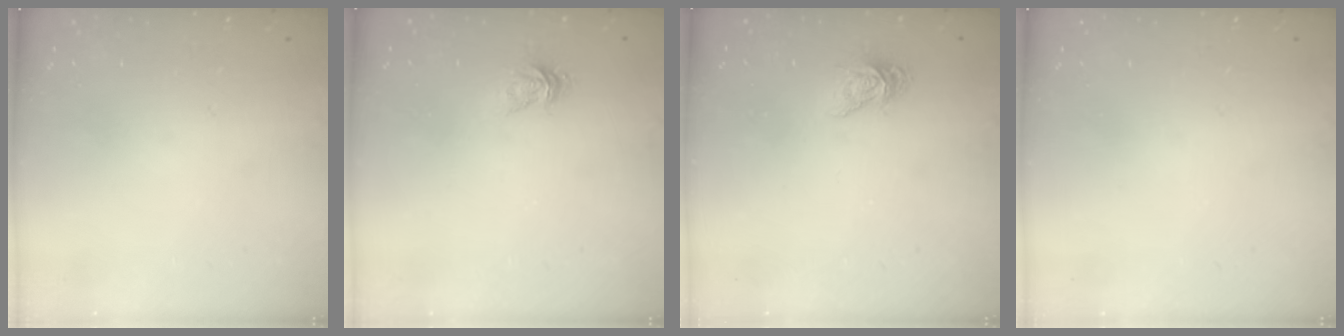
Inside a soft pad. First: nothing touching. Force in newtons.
{"total": 3.1, "press": 3.1, "slide": 0.2}
{"total": 8.4, "press": 8.4, "slide": 0.3}
{"total": 0.0}